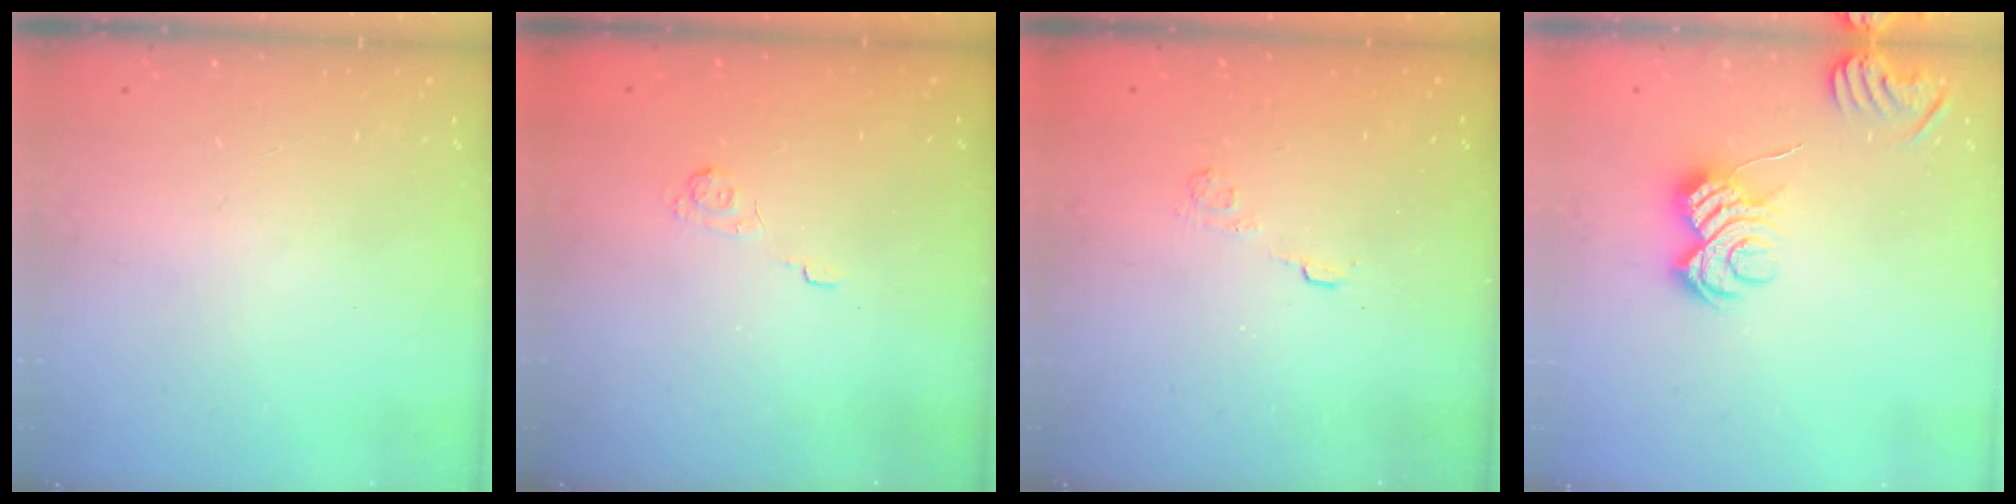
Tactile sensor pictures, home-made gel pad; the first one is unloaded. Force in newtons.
{"total": 2.2, "press": 1.7, "slide": 1.4}
{"total": 2.7, "press": 2.3, "slide": 1.4}
{"total": 10.3, "press": 10.3, "slide": 0.7}